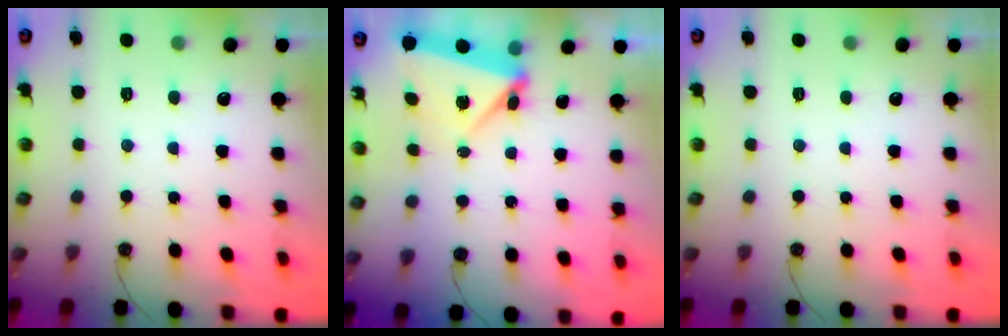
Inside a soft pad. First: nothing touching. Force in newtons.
{"total": 7.3, "press": 4.7, "slide": 5.6}
{"total": 0.0}